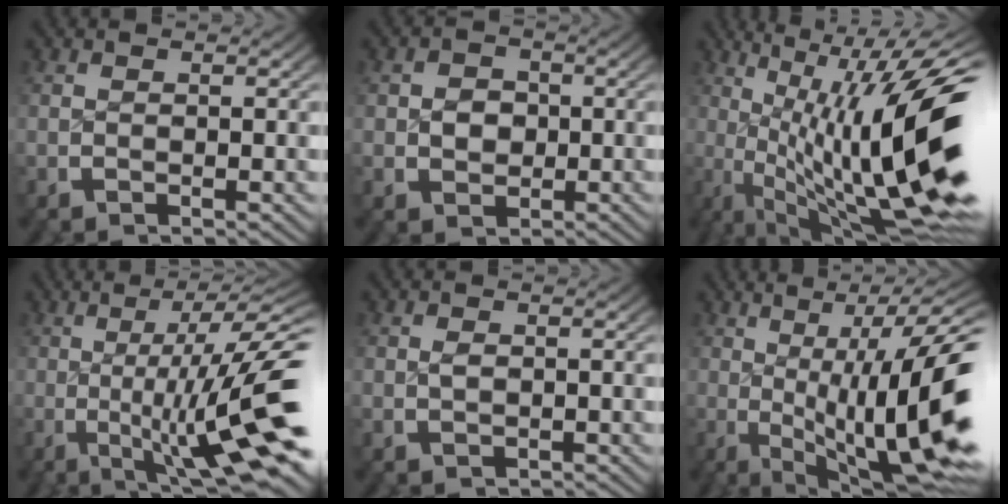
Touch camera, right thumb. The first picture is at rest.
{"total": 2.6, "force": [0.0, 2.4, 0.8], "torque": [-0.016, -0.010, 0.009]}
{"total": 16.8, "force": [-3.2, 8.3, 14.2], "torque": [-0.231, -0.037, -0.028]}
{"total": 12.3, "force": [-1.4, 4.8, 11.2], "torque": [-0.180, -0.021, -0.008]}
{"total": 0.5, "force": [0.0, 0.5, -0.2], "torque": [-0.002, -0.003, 0.004]}
{"total": 15.1, "force": [-1.4, 7.5, 13.0], "torque": [-0.191, -0.021, -0.007]}